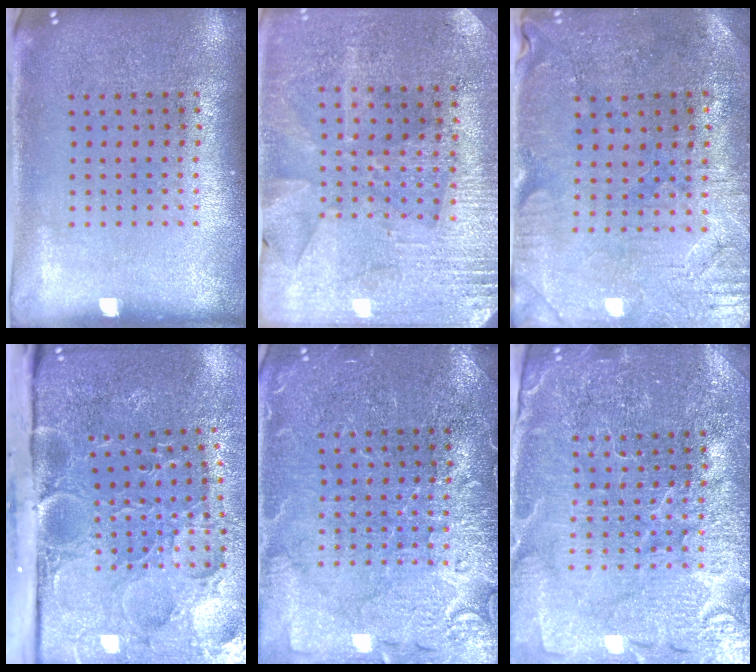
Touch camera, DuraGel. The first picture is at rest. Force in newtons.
{"total": 2.8, "press": 2.7, "slide": 0.7}
{"total": 0.6, "press": 0.5, "slide": 0.3}
{"total": 5.1, "press": 4.1, "slide": 3.1}
{"total": 5.2, "press": 5.2, "slide": 0.7}
{"total": 4.2, "press": 4.0, "slide": 1.1}